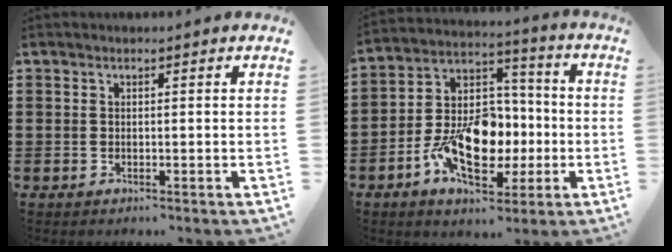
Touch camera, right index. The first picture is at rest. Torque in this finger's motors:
{"motor_torque": [2.14, 0.00, 1.05, 0.21]}